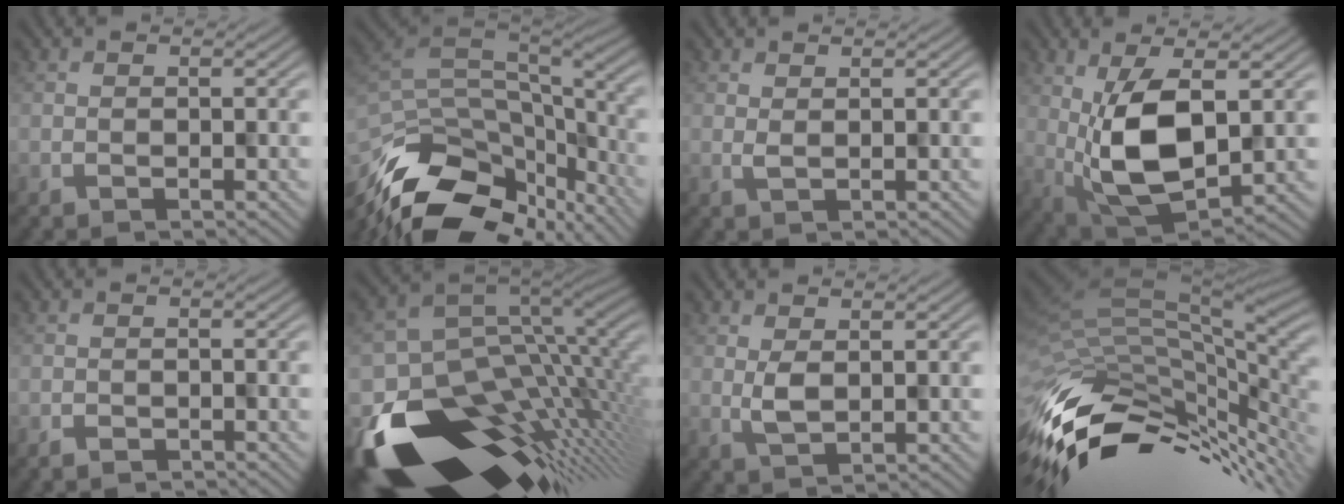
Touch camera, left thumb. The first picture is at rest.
{"total": 13.8, "force": [-7.2, 6.9, 9.5], "torque": [-0.230, -0.024, -0.109]}
{"total": 1.3, "force": [0.7, 0.1, 1.0], "torque": [-0.027, 0.001, 0.013]}
{"total": 10.6, "force": [1.4, 4.8, 9.3], "torque": [-0.195, -0.008, 0.035]}
{"total": 1.5, "force": [-1.4, 0.4, 0.4], "torque": [-0.005, 0.000, -0.024]}
{"total": 17.0, "force": [-6.8, 9.6, 12.2], "torque": [-0.255, -0.035, -0.082]}
{"total": 2.6, "force": [0.8, 1.0, 2.3], "torque": [-0.056, 0.002, 0.017]}
{"total": 15.5, "force": [-5.2, 7.6, 12.4], "torque": [-0.268, -0.028, -0.080]}